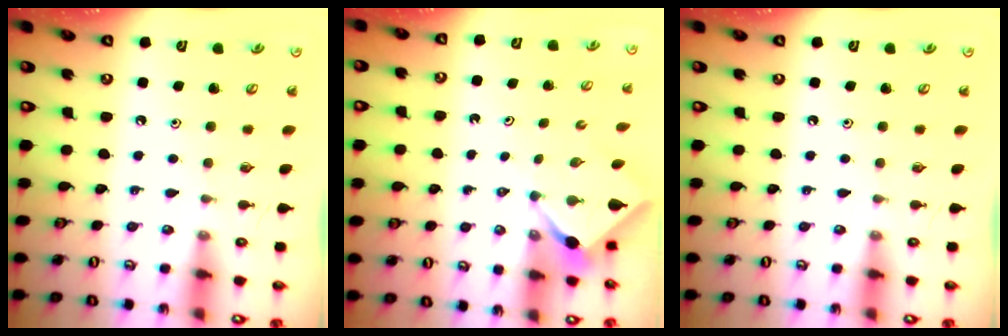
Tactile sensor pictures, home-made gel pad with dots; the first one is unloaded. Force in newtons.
{"total": 2.4, "press": 2.4, "slide": 0.3}
{"total": 0.0}